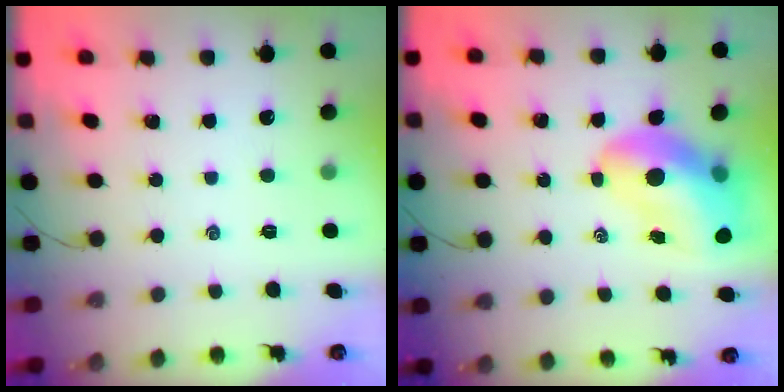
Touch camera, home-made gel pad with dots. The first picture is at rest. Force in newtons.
{"total": 14.9, "press": 14.3, "slide": 4.0}